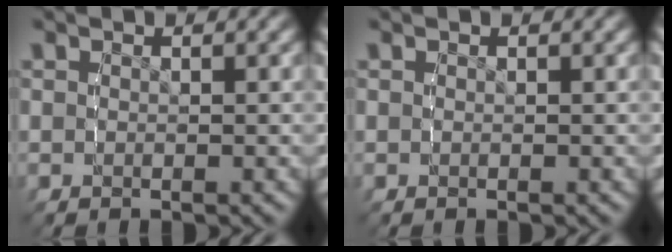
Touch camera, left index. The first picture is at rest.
{"total": 0.0}